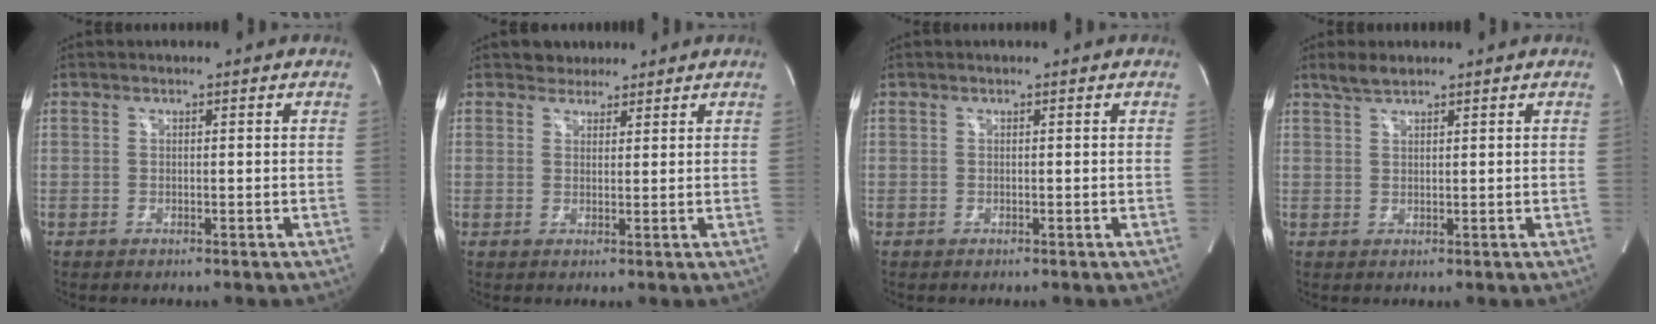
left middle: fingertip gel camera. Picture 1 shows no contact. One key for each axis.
{"total": 2.5, "fx": 2.0, "fy": 1.5, "fz": -0.2, "tx": 0.006, "ty": 0.009, "tz": 0.028}
{"total": 0.0}
{"total": 2.2, "fx": 1.9, "fy": 0.4, "fz": 1.0, "tx": -0.027, "ty": 0.008, "tz": 0.042}